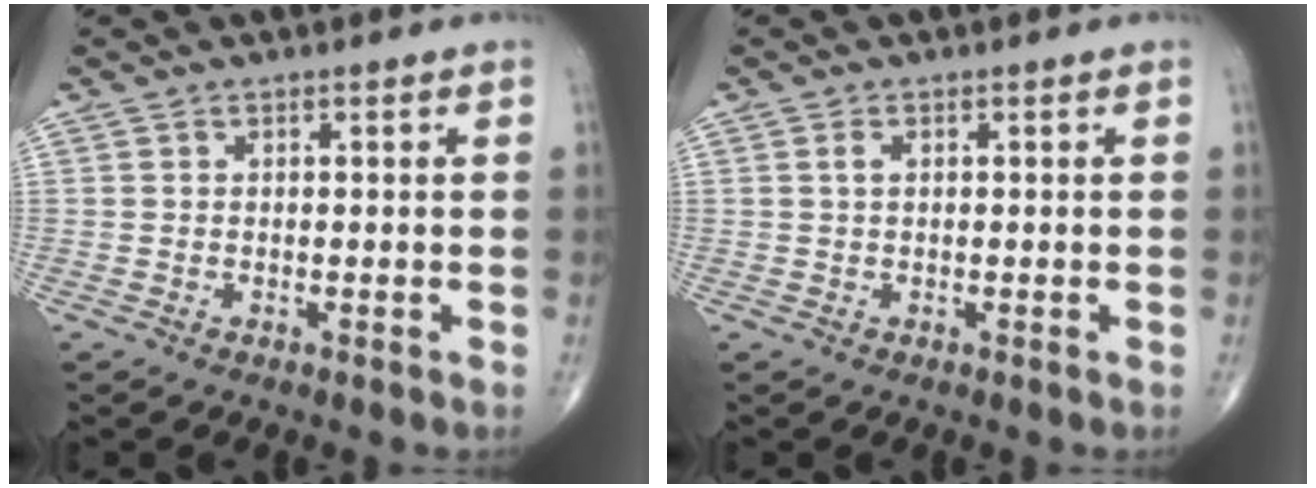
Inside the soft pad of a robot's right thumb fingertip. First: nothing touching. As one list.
[{"total": 1.0, "force": [0.2, 0.6, 0.8], "torque": [-0.015, 0.003, 0.003]}]